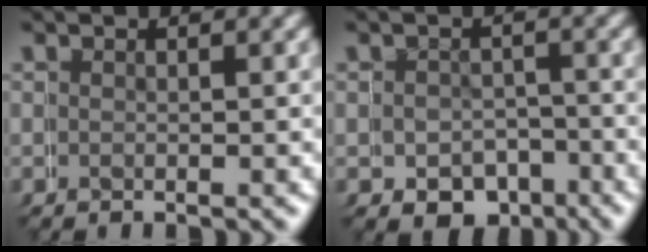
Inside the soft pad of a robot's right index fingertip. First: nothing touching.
{"total": 4.0, "force": [-1.6, 3.7, -0.6], "torque": [0.013, -0.021, -0.022]}